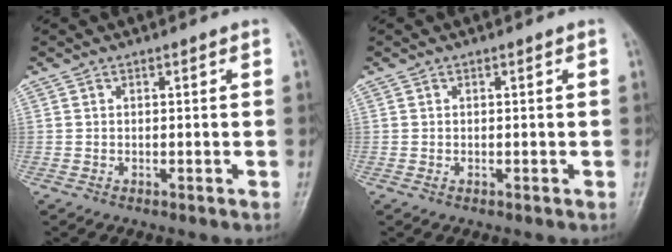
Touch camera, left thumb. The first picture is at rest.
{"total": 0.7, "force": [0.1, 0.3, 0.6], "torque": [-0.013, 0.002, 0.003]}